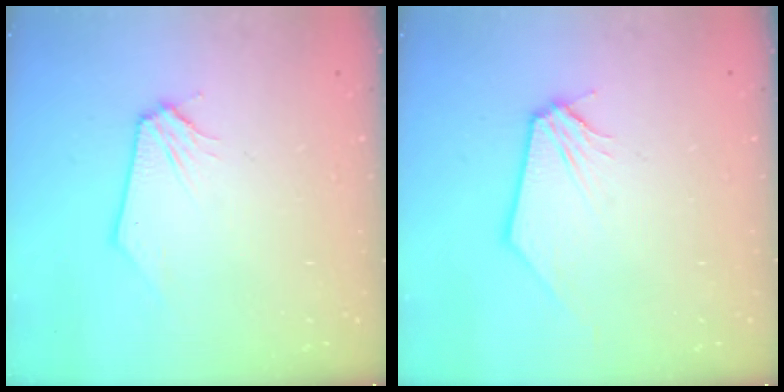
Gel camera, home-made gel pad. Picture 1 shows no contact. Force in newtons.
{"total": 0.0}